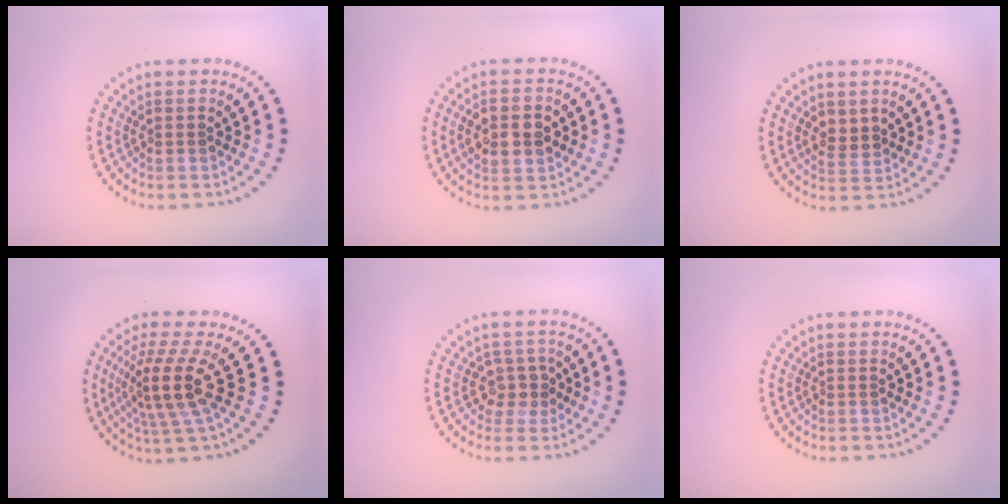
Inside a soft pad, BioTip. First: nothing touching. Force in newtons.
{"total": 4.3, "press": 4.3, "slide": 0.3}
{"total": 1.8, "press": 1.7, "slide": 0.6}
{"total": 4.7, "press": 3.5, "slide": 3.1}
{"total": 2.2, "press": 1.9, "slide": 1.1}
{"total": 0.0}